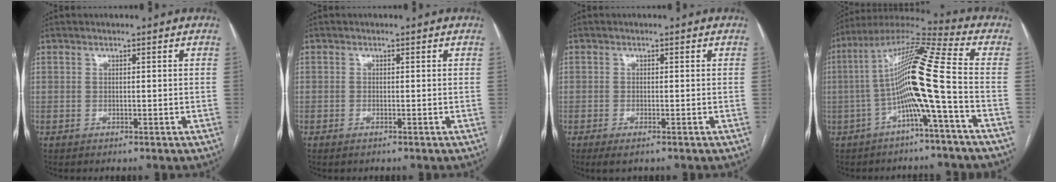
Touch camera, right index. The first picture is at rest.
{"total": 0.6, "force": [-0.4, 0.1, 0.4], "torque": [-0.006, 0.000, -0.007]}
{"total": 2.3, "force": [-1.4, 0.5, 1.7], "torque": [-0.028, -0.003, -0.022]}
{"total": 13.5, "force": [-2.6, -1.2, 13.2], "torque": [-0.236, 0.024, -0.058]}